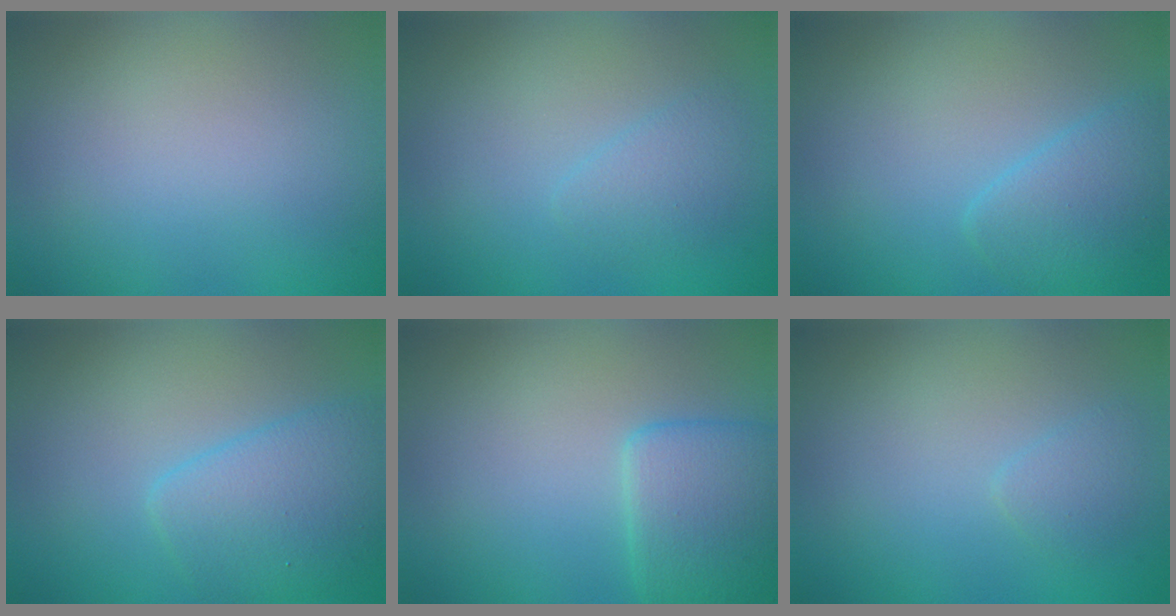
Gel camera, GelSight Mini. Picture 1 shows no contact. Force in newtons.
{"total": 1.6, "press": 1.6, "slide": 0.1}
{"total": 2.8, "press": 2.8, "slide": 0.2}
{"total": 4.2, "press": 4.2, "slide": 0.2}
{"total": 3.9, "press": 3.9, "slide": 0.2}
{"total": 1.1, "press": 1.1, "slide": 0.1}